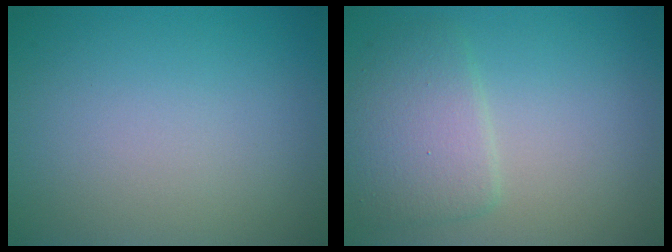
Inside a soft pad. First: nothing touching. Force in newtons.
{"total": 3.7, "press": 3.7, "slide": 0.1}